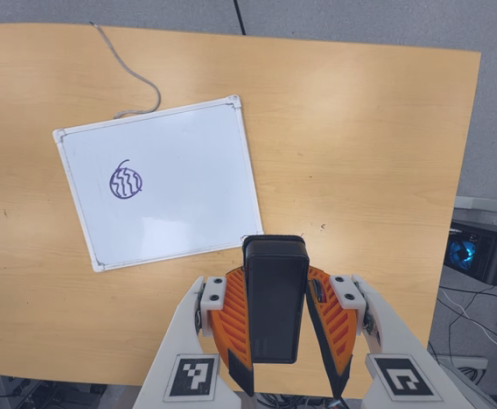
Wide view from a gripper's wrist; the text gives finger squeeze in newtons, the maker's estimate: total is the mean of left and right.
{"total": 6.3, "left": 5.0, "right": 7.7}